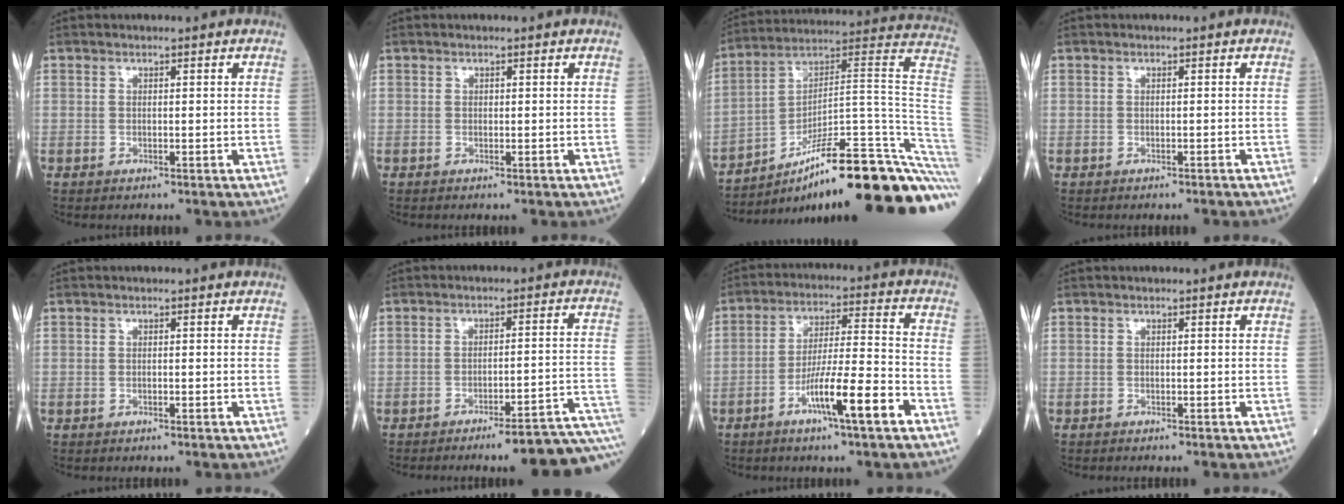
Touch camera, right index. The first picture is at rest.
{"total": 0.0}
{"total": 28.3, "force": [-19.8, 1.8, 20.1], "torque": [-0.171, 0.036, -0.292]}
{"total": 1.2, "force": [-1.2, 0.0, 0.4], "torque": [-0.008, -0.001, -0.012]}
{"total": 0.0}
{"total": 13.1, "force": [-11.1, -0.9, 6.9], "torque": [-0.032, 0.022, -0.141]}
{"total": 10.7, "force": [-5.5, 0.2, 9.2], "torque": [-0.161, 0.001, -0.097]}
{"total": 0.8, "force": [-0.8, 0.1, 0.3], "torque": [-0.002, -0.001, -0.010]}